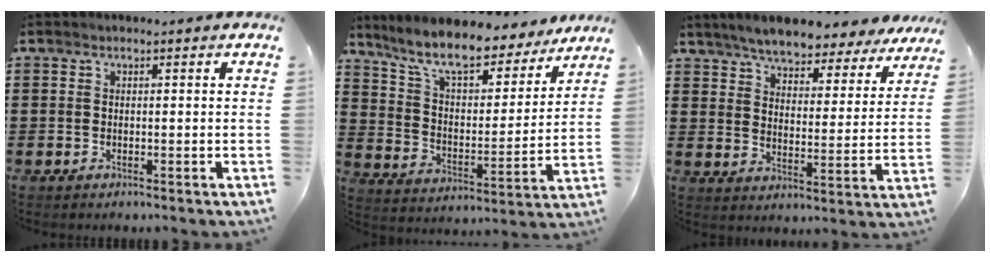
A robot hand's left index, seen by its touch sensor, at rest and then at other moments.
{"total": 9.9, "force": [8.6, 1.5, 4.7], "torque": [-0.125, -0.044, 0.148]}
{"total": 5.3, "force": [5.1, 0.2, 1.3], "torque": [-0.052, -0.036, 0.085]}